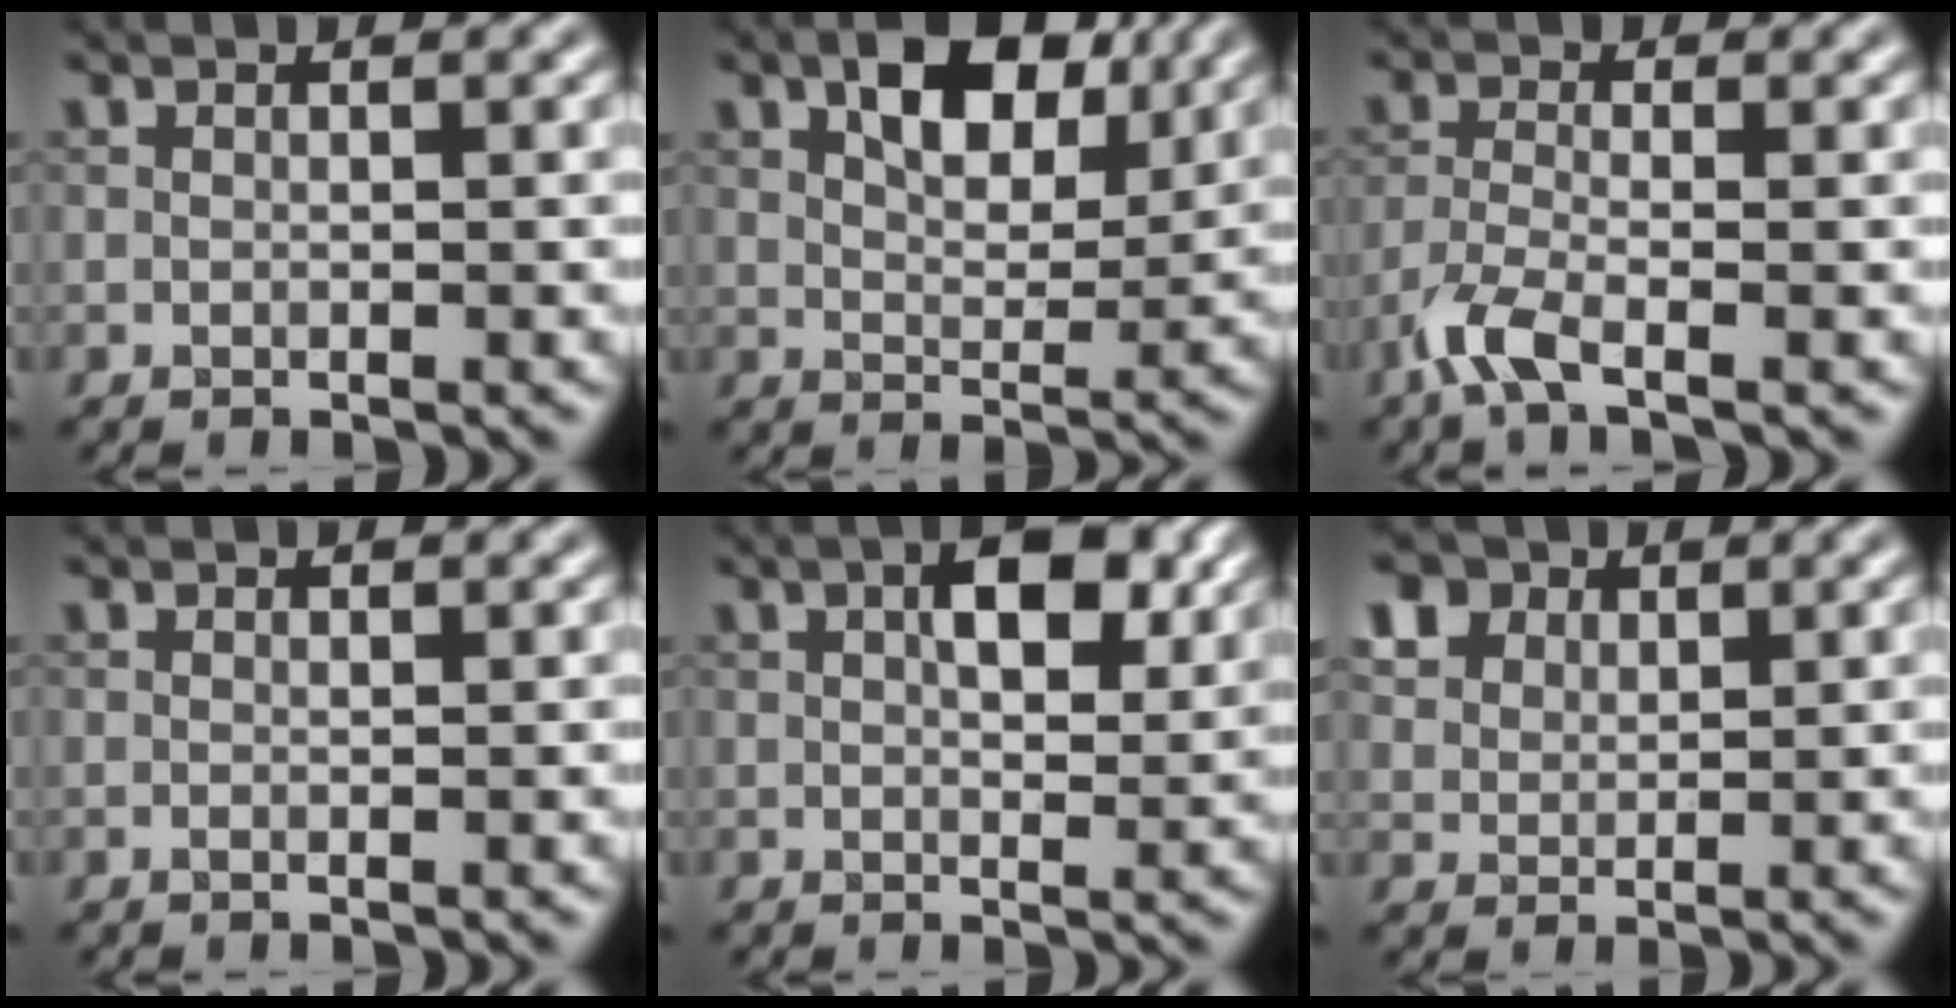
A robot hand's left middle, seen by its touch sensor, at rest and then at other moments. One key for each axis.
{"total": 6.6, "fx": 3.1, "fy": 3.5, "fz": 4.7, "tx": -0.071, "ty": 0.002, "tz": 0.045}
{"total": 3.4, "fx": -2.3, "fy": 0.9, "fz": 2.4, "tx": -0.061, "ty": -0.004, "tz": -0.060}
{"total": 0.0}
{"total": 4.6, "fx": 1.4, "fy": 2.3, "fz": 3.8, "tx": -0.057, "ty": 0.004, "tz": 0.020}
{"total": 6.1, "fx": 3.8, "fy": 4.0, "fz": 2.6, "tx": -0.086, "ty": 0.008, "tz": 0.069}